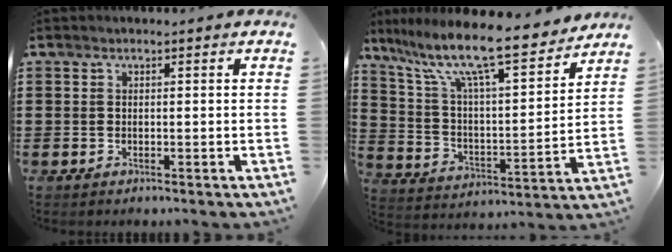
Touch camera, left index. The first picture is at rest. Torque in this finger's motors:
{"motor_torque": [2.14, 0.00, 1.05, 0.21]}